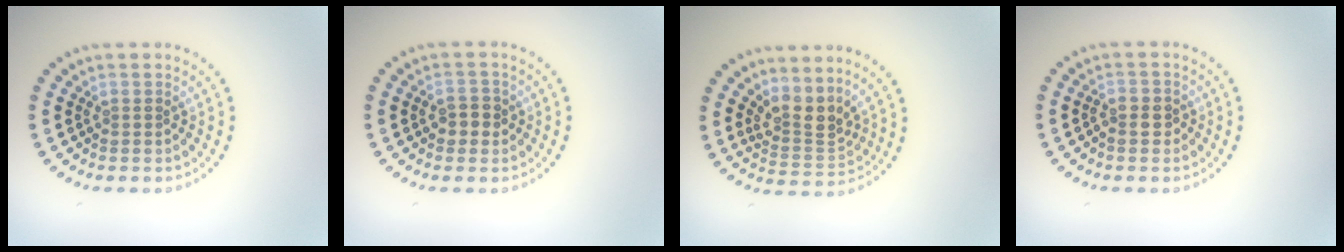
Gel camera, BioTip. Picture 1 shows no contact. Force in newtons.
{"total": 1.9, "press": 1.8, "slide": 0.3}
{"total": 3.0, "press": 2.2, "slide": 2.1}
{"total": 1.3, "press": 1.2, "slide": 0.5}